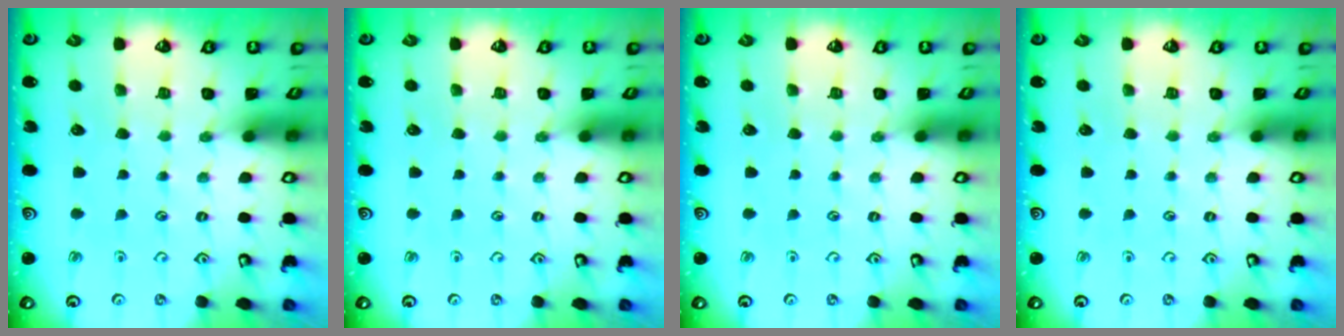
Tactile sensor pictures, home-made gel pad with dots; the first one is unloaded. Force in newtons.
{"total": 0.0}
{"total": 0.0}
{"total": 0.0}